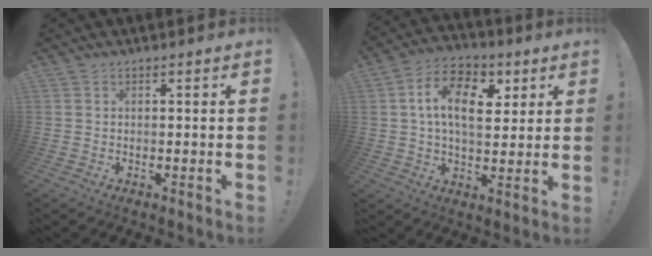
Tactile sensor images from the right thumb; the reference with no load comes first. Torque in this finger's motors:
{"motor_torque": [0.60, 0.71, 0.48, 0.47, 0.11]}